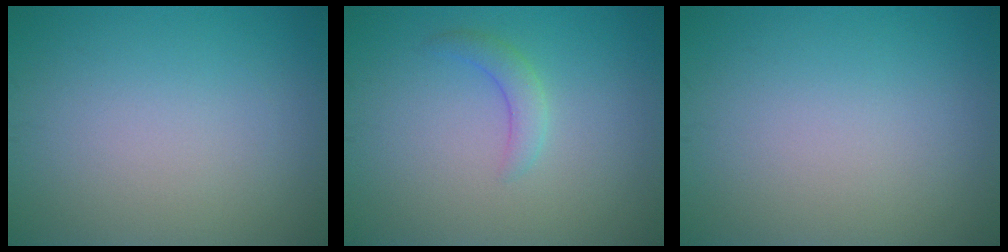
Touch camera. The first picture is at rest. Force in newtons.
{"total": 1.8, "press": 1.8, "slide": 0.1}
{"total": 0.0}